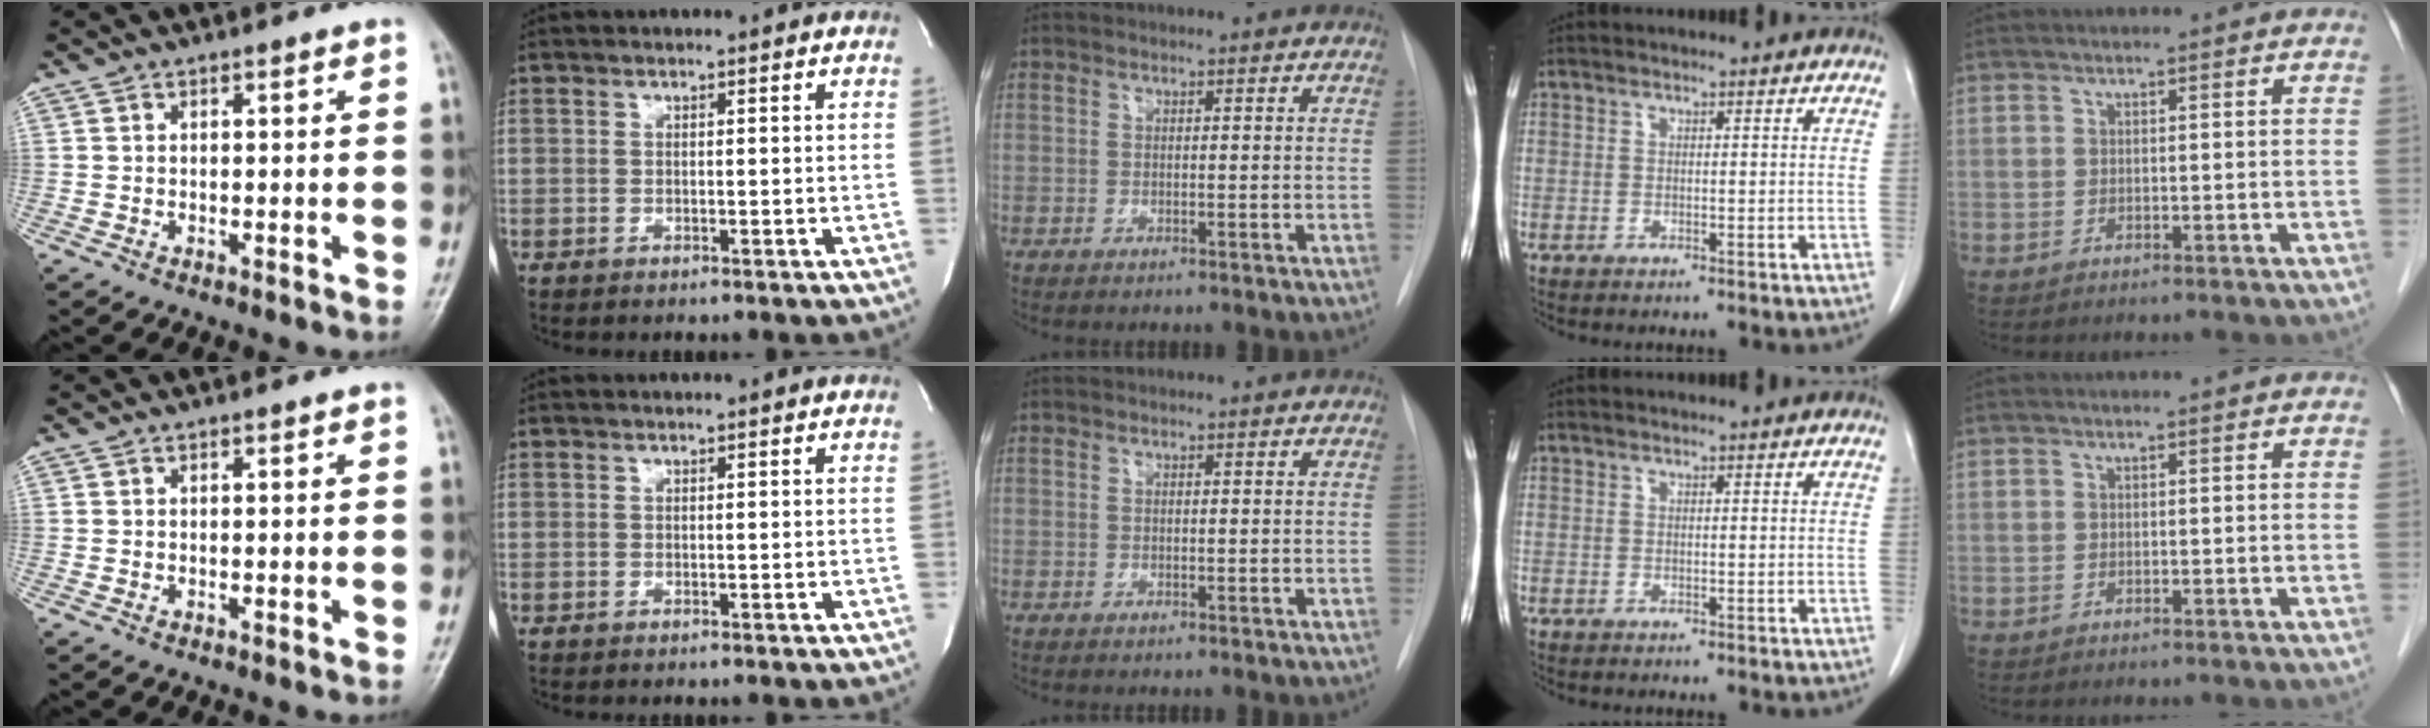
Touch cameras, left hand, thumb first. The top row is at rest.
{}